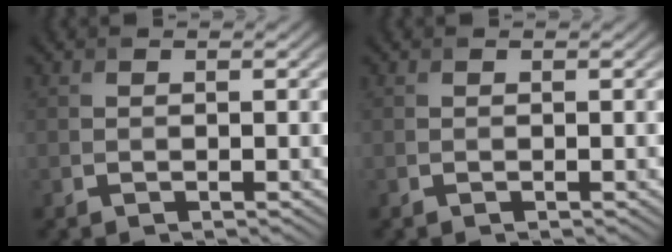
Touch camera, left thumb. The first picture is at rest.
{"total": 0.0}